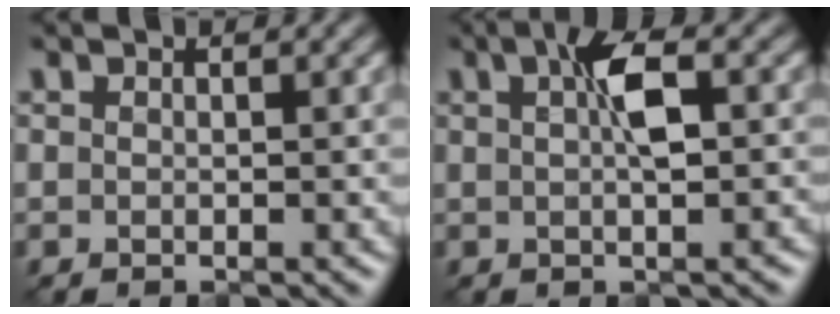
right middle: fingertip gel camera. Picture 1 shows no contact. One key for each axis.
{"total": 3.7, "fx": 0.8, "fy": 1.1, "fz": 3.5, "tx": -0.060, "ty": 0.011, "tz": 0.010}